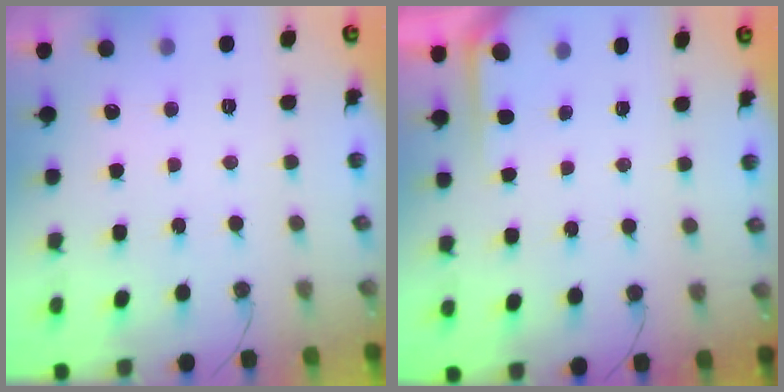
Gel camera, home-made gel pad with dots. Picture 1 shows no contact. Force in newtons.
{"total": 1.7, "press": 1.7, "slide": 0.3}